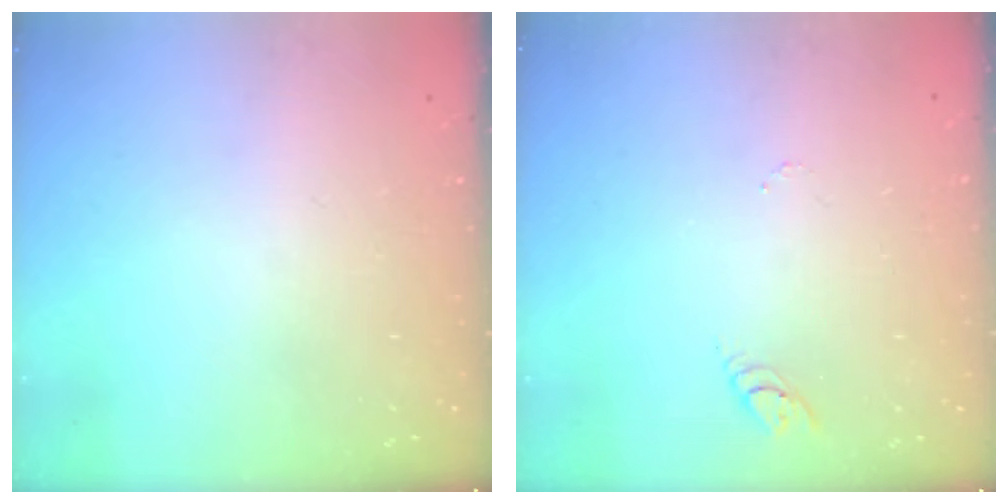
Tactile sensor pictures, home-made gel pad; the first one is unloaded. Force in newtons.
{"total": 2.7, "press": 2.7, "slide": 0.2}